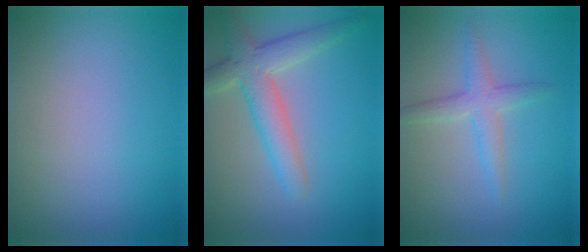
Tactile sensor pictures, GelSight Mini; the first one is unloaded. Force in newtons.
{"total": 4.4, "press": 4.4, "slide": 0.3}
{"total": 2.4, "press": 2.4, "slide": 0.0}